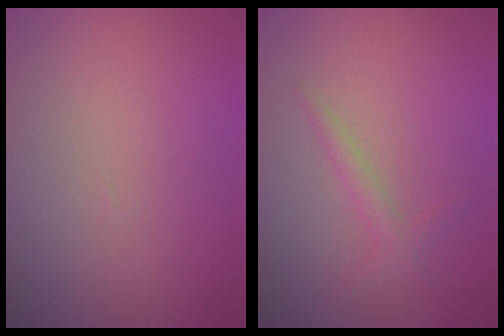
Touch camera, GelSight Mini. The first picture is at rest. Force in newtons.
{"total": 1.5, "press": 1.5, "slide": 0.1}